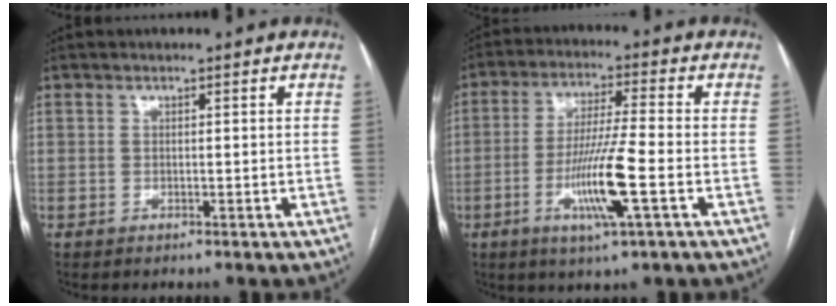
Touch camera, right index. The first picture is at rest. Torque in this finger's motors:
{"motor_torque": [2.06, -0.08, 1.05, 0.21]}